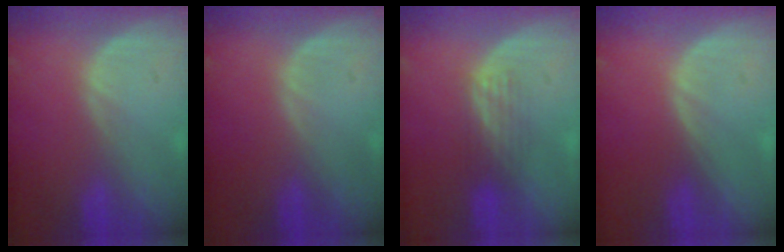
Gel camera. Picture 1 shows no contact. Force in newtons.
{"total": 0.0}
{"total": 2.9, "press": 2.9, "slide": 0.2}
{"total": 0.0}